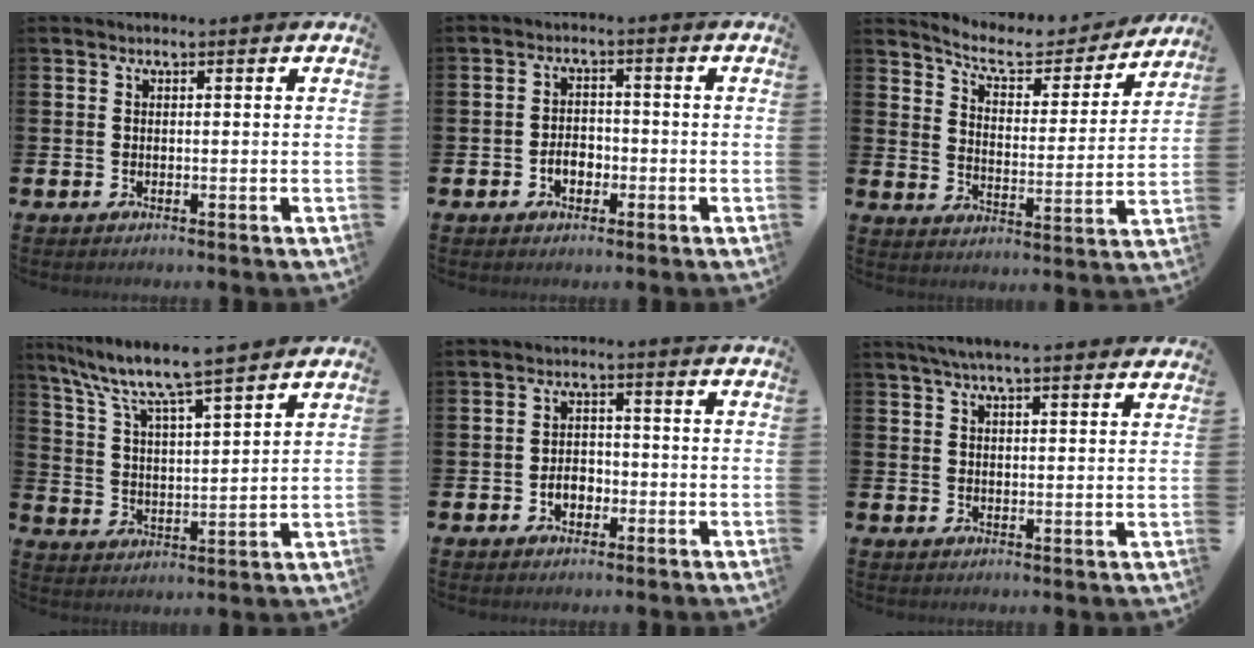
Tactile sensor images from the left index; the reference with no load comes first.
{"total": 2.9, "force": [-1.1, 2.0, 1.8], "torque": [-0.022, -0.001, -0.027]}
{"total": 7.5, "force": [6.9, 2.1, 2.2], "torque": [-0.062, -0.051, 0.114]}
{"total": 8.4, "force": [7.7, 0.4, 3.3], "torque": [-0.096, -0.053, 0.129]}
{"total": 2.9, "force": [-1.1, 2.1, 1.7], "torque": [-0.020, -0.001, -0.027]}
{"total": 5.0, "force": [4.7, 0.1, 1.7], "torque": [-0.039, -0.014, 0.084]}